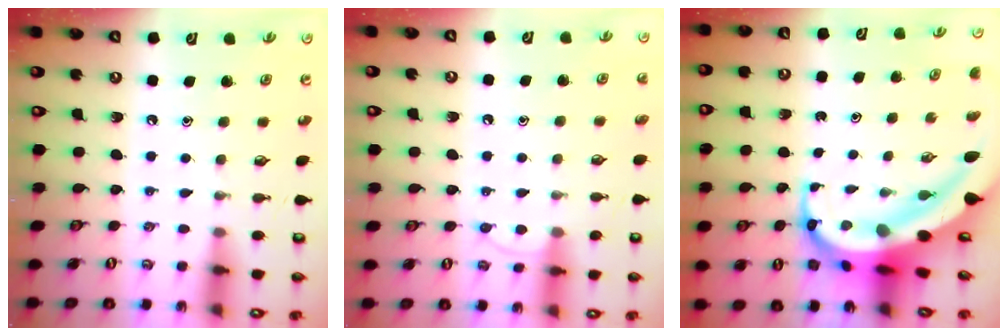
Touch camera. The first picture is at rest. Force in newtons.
{"total": 6.3, "press": 6.3, "slide": 0.6}
{"total": 13.6, "press": 13.4, "slide": 2.4}